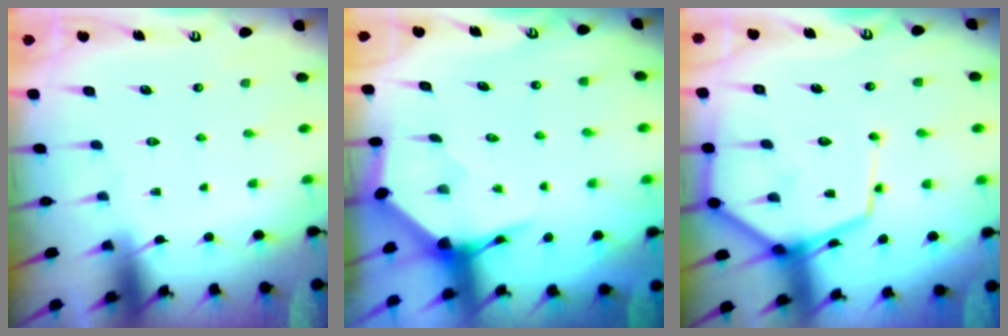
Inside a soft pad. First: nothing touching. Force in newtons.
{"total": 4.0, "press": 3.9, "slide": 0.4}
{"total": 12.4, "press": 12.4, "slide": 1.2}